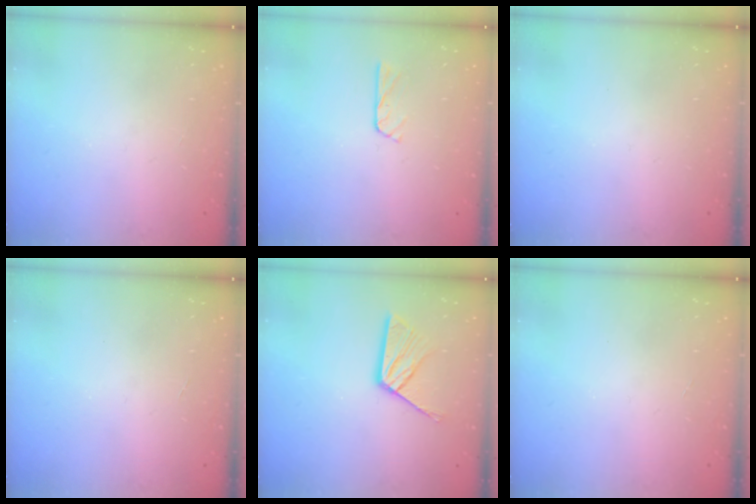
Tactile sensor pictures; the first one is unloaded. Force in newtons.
{"total": 2.8, "press": 2.8, "slide": 0.3}
{"total": 0.0}
{"total": 0.0}
{"total": 10.0, "press": 10.0, "slide": 0.9}
{"total": 0.0}